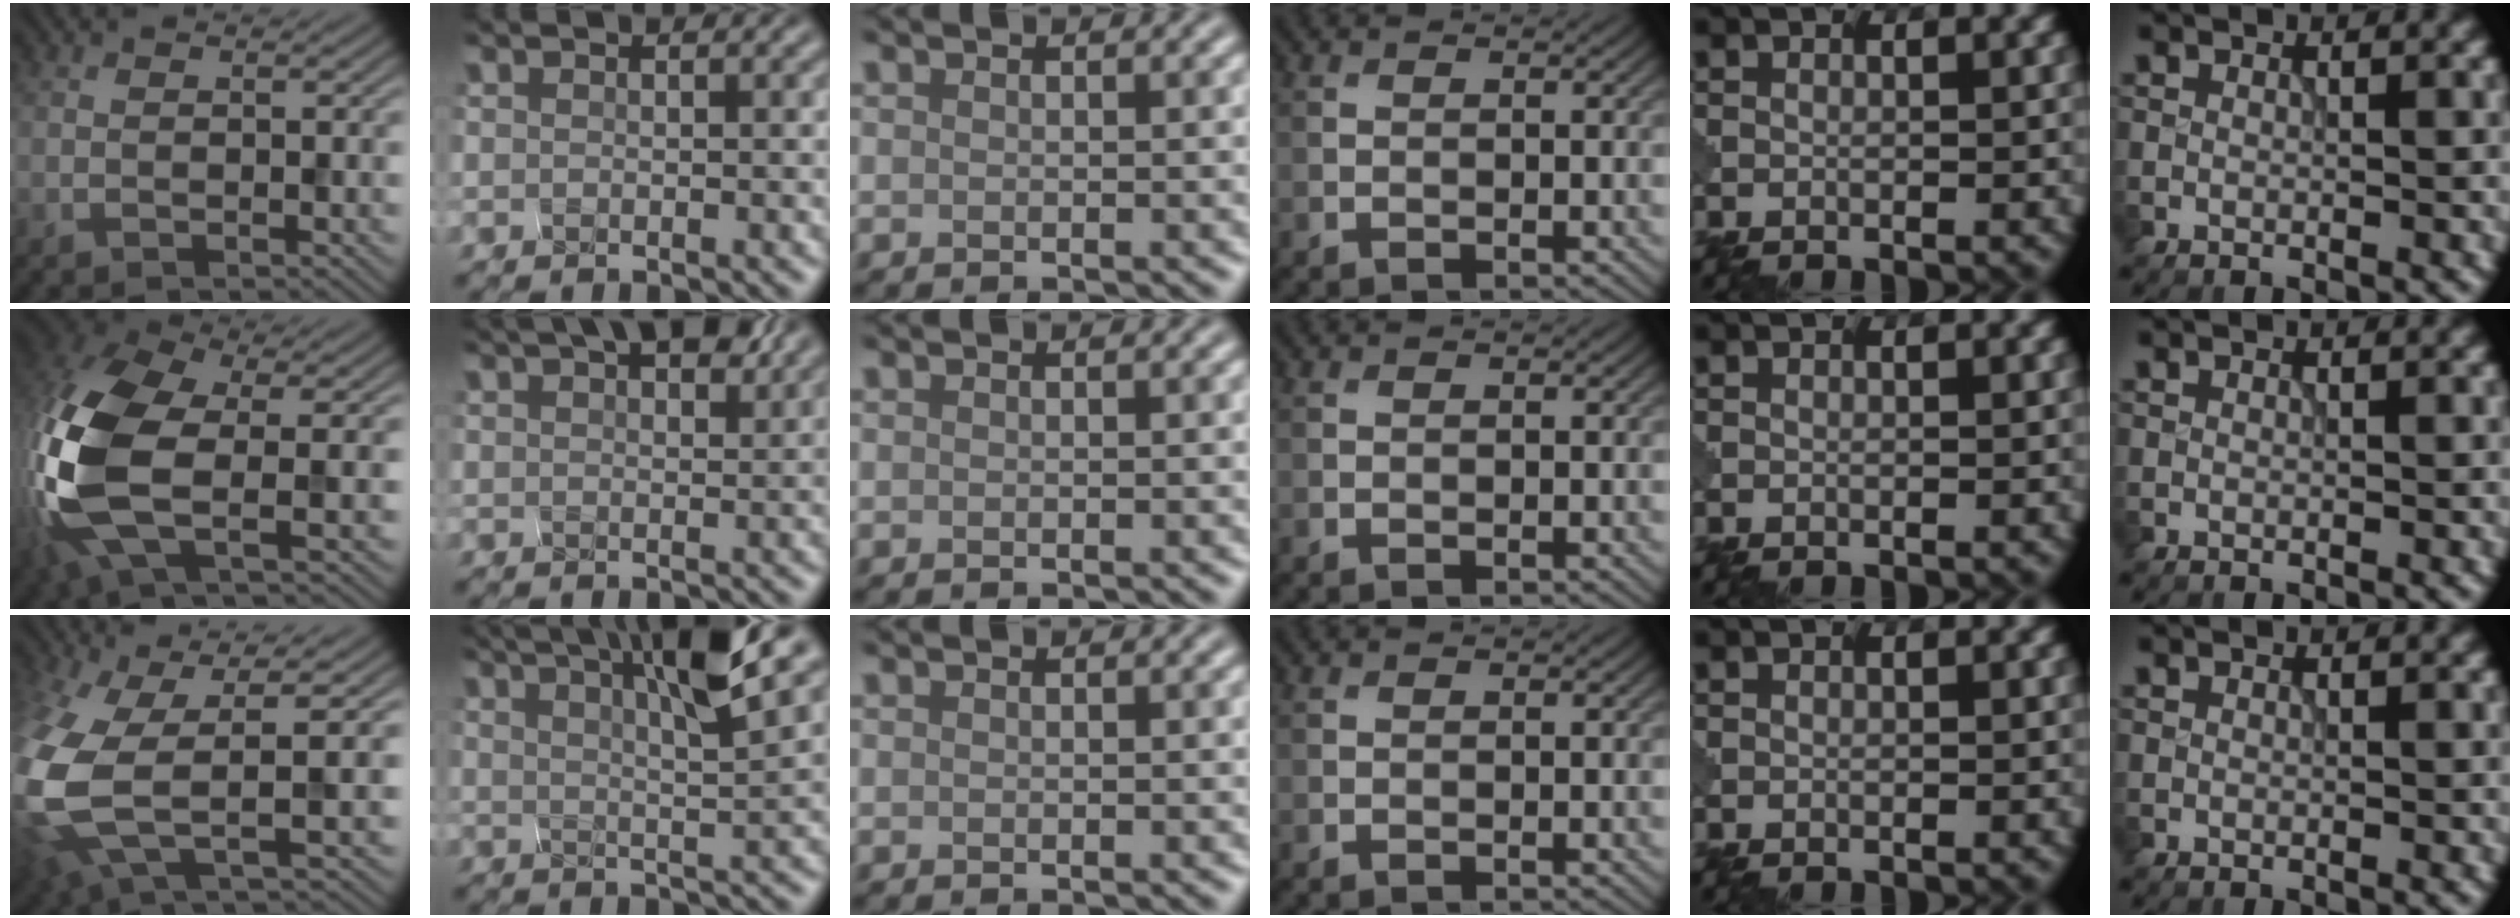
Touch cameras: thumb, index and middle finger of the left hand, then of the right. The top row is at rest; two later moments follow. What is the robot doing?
{"motion": "squeeze", "object": "clothespin"}